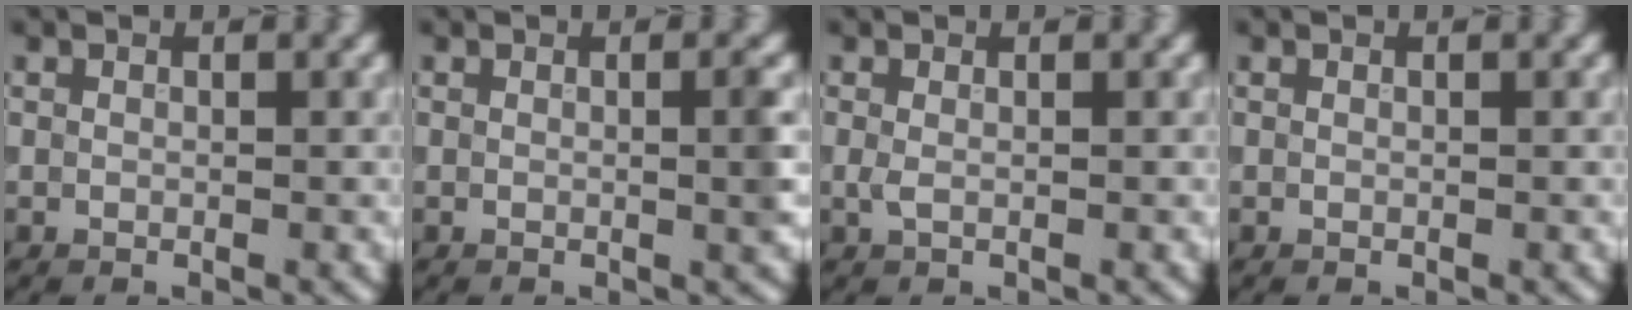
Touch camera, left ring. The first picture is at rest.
{"total": 1.5, "force": [0.0, 0.0, 1.5], "torque": [-0.019, -0.002, -0.002]}
{"total": 0.7, "force": [0.0, 0.3, 0.7], "torque": [-0.018, 0.000, -0.001]}
{"total": 0.0}